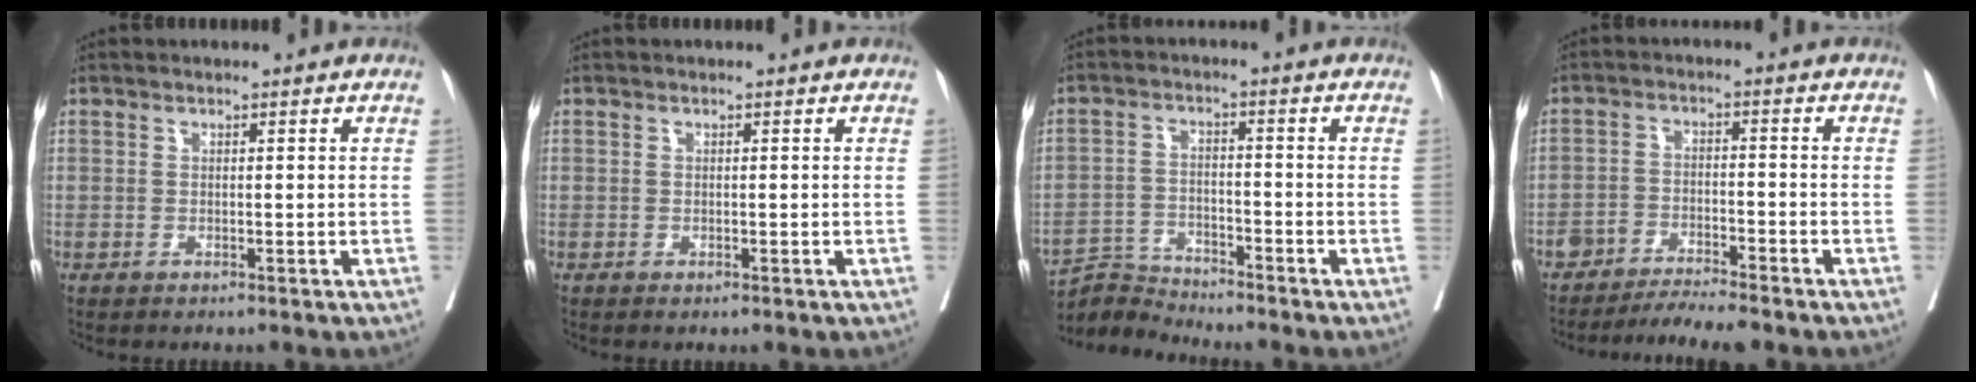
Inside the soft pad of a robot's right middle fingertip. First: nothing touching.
{"total": 0.0}
{"total": 5.0, "force": [-4.8, -0.4, -1.3], "torque": [0.021, -0.003, -0.089]}
{"total": 5.6, "force": [-5.3, 0.0, 1.7], "torque": [-0.022, -0.009, -0.091]}